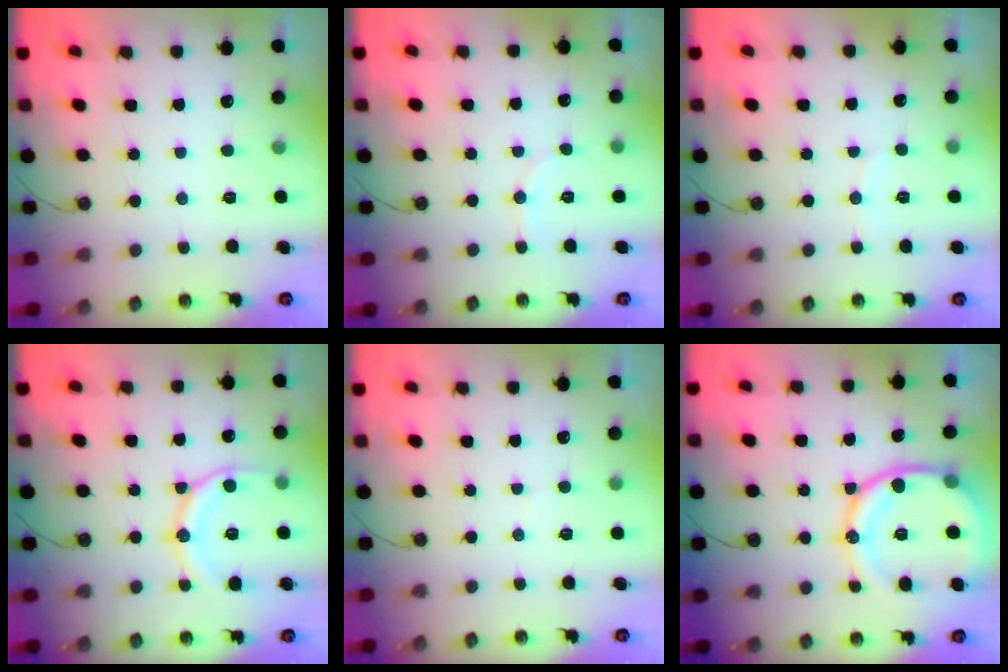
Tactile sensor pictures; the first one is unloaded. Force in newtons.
{"total": 5.1, "press": 5.0, "slide": 0.7}
{"total": 3.3, "press": 3.2, "slide": 0.5}
{"total": 13.5, "press": 13.4, "slide": 1.5}
{"total": 2.5, "press": 2.5, "slide": 0.2}
{"total": 19.0, "press": 18.9, "slide": 1.9}